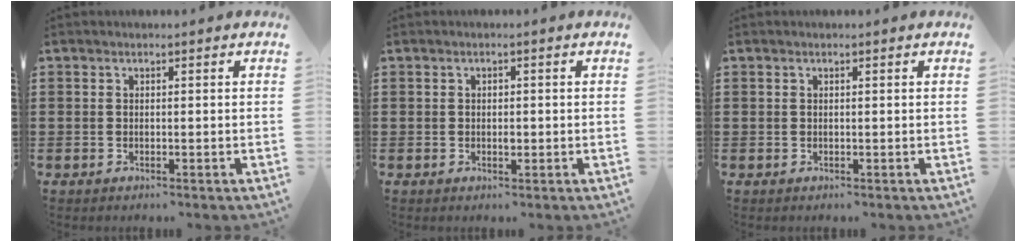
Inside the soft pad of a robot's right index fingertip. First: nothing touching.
{"total": 1.0, "force": [-0.1, 0.6, 0.8], "torque": [-0.017, 0.001, -0.002]}
{"total": 0.0}